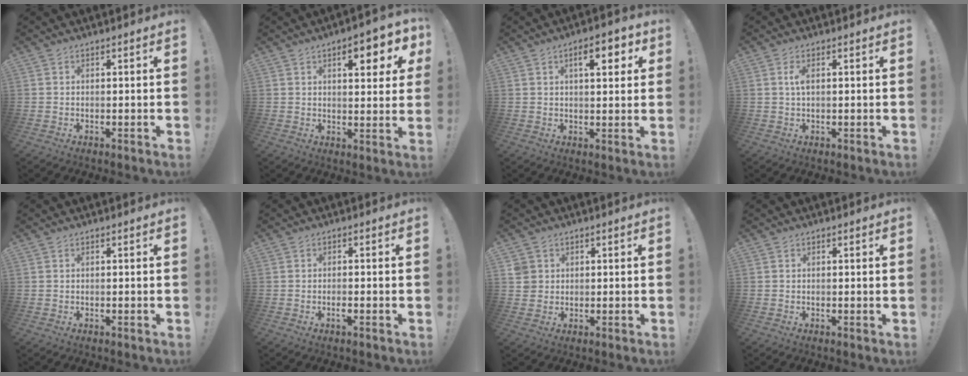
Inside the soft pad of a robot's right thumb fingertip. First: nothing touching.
{"total": 9.0, "force": [4.1, 2.9, 7.4], "torque": [-0.081, -0.019, 0.061]}
{"total": 7.5, "force": [3.0, 2.6, 6.4], "torque": [-0.079, -0.007, 0.041]}
{"total": 2.5, "force": [0.4, 0.9, 2.3], "torque": [-0.040, 0.002, 0.003]}
{"total": 0.0}
{"total": 1.6, "force": [-0.9, 0.0, 1.3], "torque": [-0.030, -0.001, -0.014]}
{"total": 3.7, "force": [1.3, 3.3, 0.7], "torque": [-0.008, -0.001, 0.027]}
{"total": 0.5, "force": [0.2, -0.2, 0.4], "torque": [-0.007, -0.001, 0.002]}